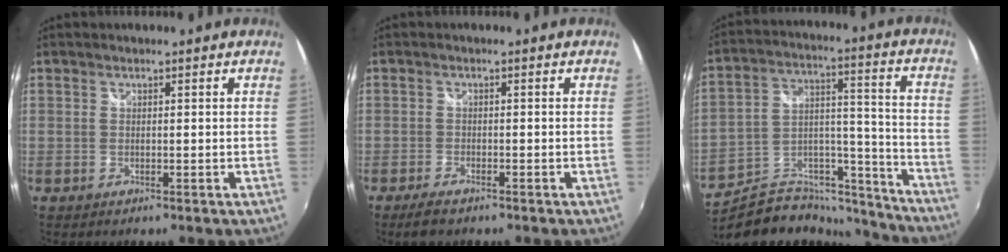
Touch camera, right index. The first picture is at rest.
{"total": 3.7, "force": [-2.8, 1.1, 2.1], "torque": [-0.055, -0.008, -0.050]}
{"total": 19.0, "force": [-16.0, 7.3, 7.0], "torque": [-0.108, 0.050, -0.234]}